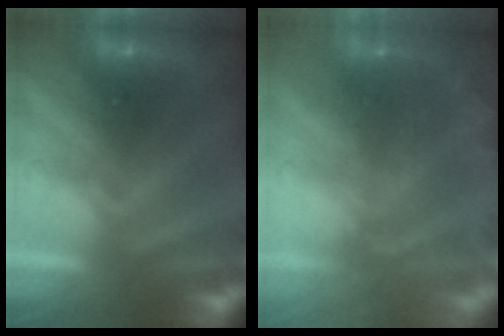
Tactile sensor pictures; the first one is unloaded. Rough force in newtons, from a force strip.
{"total": 6.2}